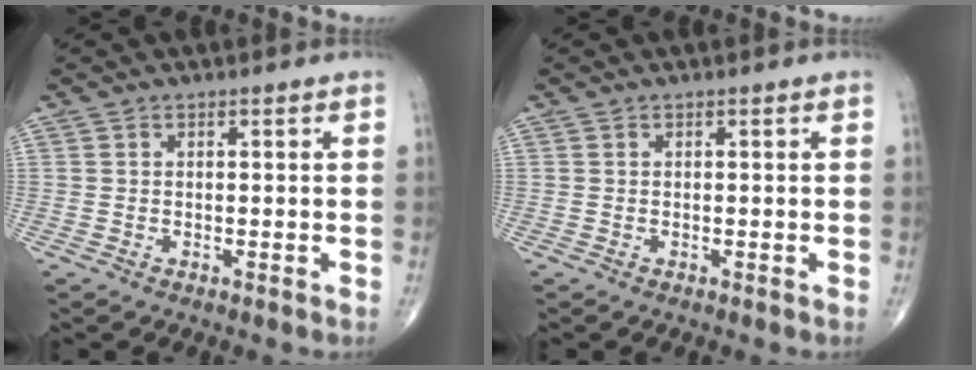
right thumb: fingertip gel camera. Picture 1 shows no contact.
{"total": 0.0}